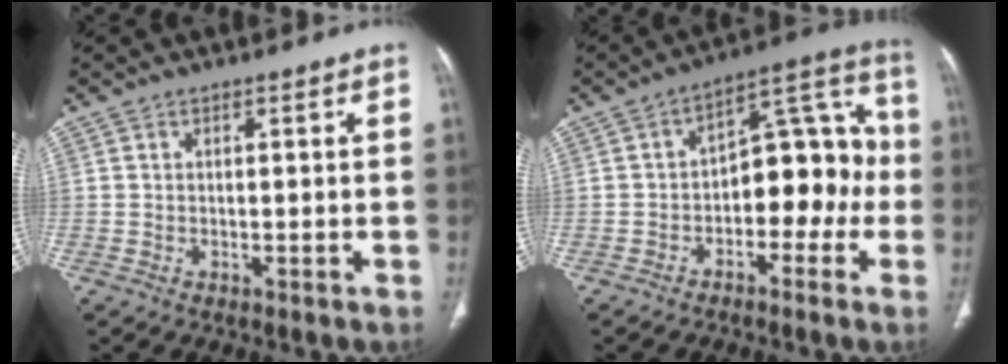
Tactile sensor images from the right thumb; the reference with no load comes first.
{"total": 13.7, "force": [-2.8, 8.1, 10.7], "torque": [-0.099, 0.057, -0.049]}